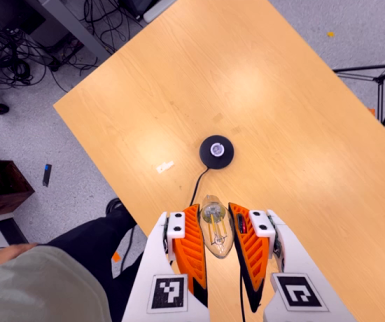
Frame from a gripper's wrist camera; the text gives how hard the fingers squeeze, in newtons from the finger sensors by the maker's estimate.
{"total": 22.5, "left": 25.4, "right": 19.6}